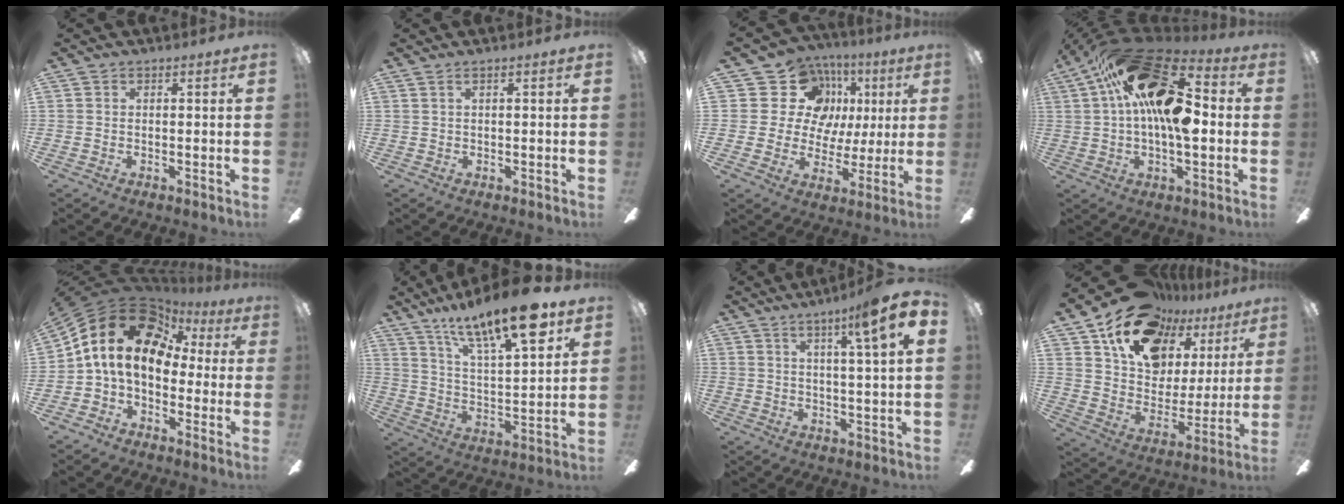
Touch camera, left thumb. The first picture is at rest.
{"total": 0.8, "force": [0.3, 0.2, 0.7], "torque": [-0.013, 0.002, 0.005]}
{"total": 16.5, "force": [5.4, 13.9, 7.0], "torque": [-0.118, -0.012, 0.115]}
{"total": 25.5, "force": [5.5, 12.7, 21.5], "torque": [-0.376, -0.002, 0.090]}
{"total": 17.6, "force": [4.1, 12.1, 12.1], "torque": [-0.256, -0.008, 0.073]}
{"total": 19.6, "force": [13.3, 5.7, 13.2], "torque": [-0.221, -0.067, 0.217]}
{"total": 9.5, "force": [5.3, -0.1, 7.9], "torque": [-0.115, -0.027, 0.073]}
{"total": 18.5, "force": [13.4, 10.6, 7.2], "torque": [-0.136, -0.088, 0.242]}